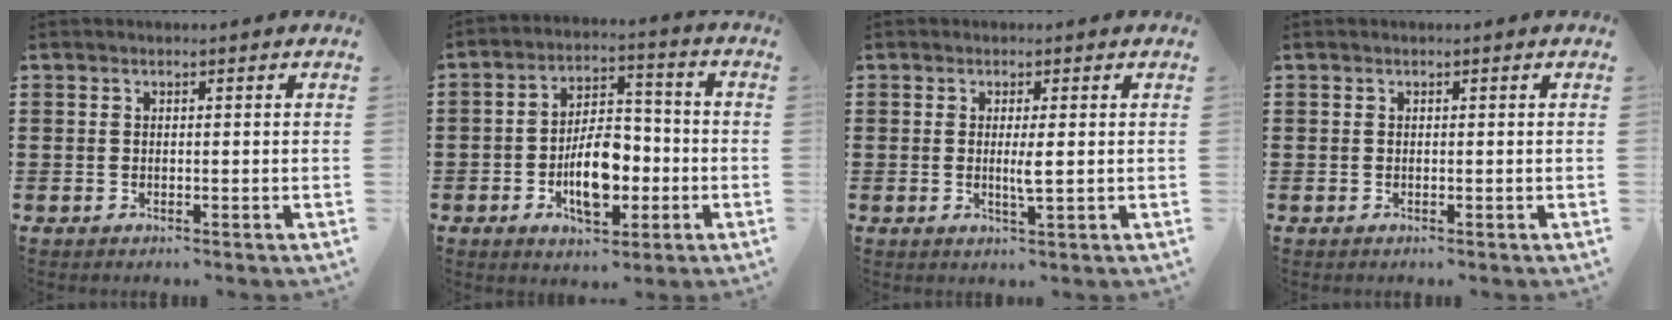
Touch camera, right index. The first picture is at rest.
{"total": 8.9, "force": [-2.6, 4.5, 7.3], "torque": [-0.124, 0.002, -0.050]}
{"total": 2.6, "force": [0.0, -0.1, 2.6], "torque": [-0.049, -0.007, -0.001]}
{"total": 0.0}